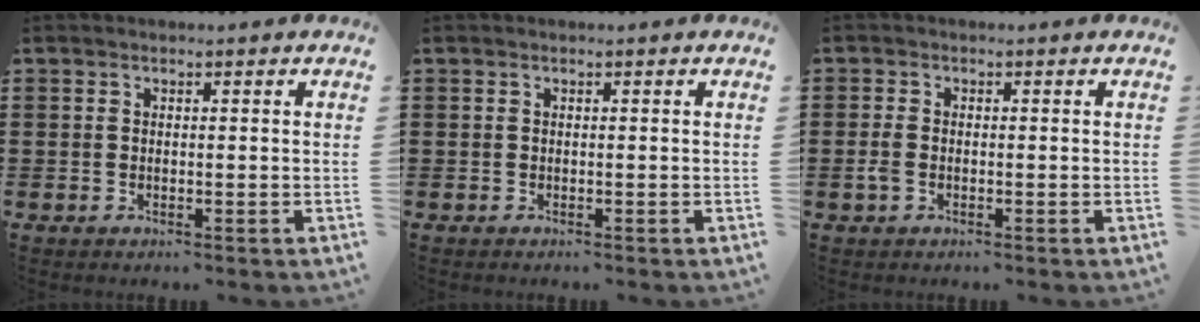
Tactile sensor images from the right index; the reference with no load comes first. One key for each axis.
{"total": 0.0}
{"total": 1.9, "fx": -0.6, "fy": 1.0, "fz": 1.5, "tx": -0.044, "ty": -0.005, "tz": -0.016}